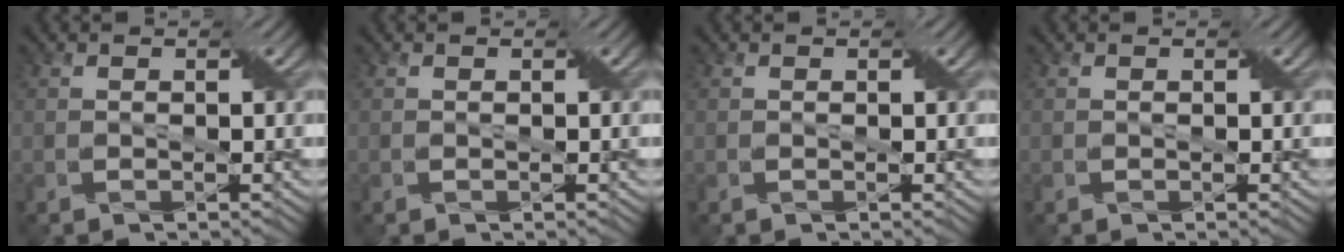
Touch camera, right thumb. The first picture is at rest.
{"total": 0.0}
{"total": 0.0}
{"total": 0.0}